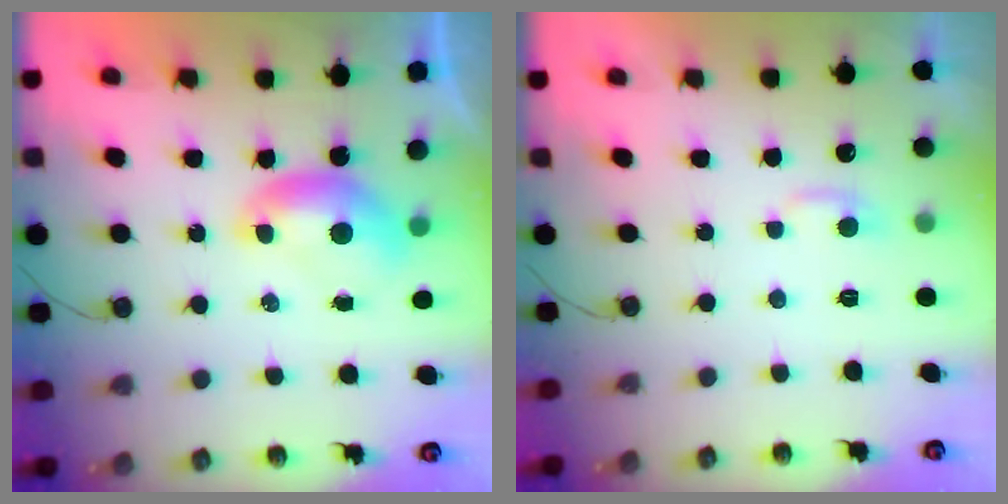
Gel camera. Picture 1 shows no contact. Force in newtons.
{"total": 2.2, "press": 2.1, "slide": 0.5}